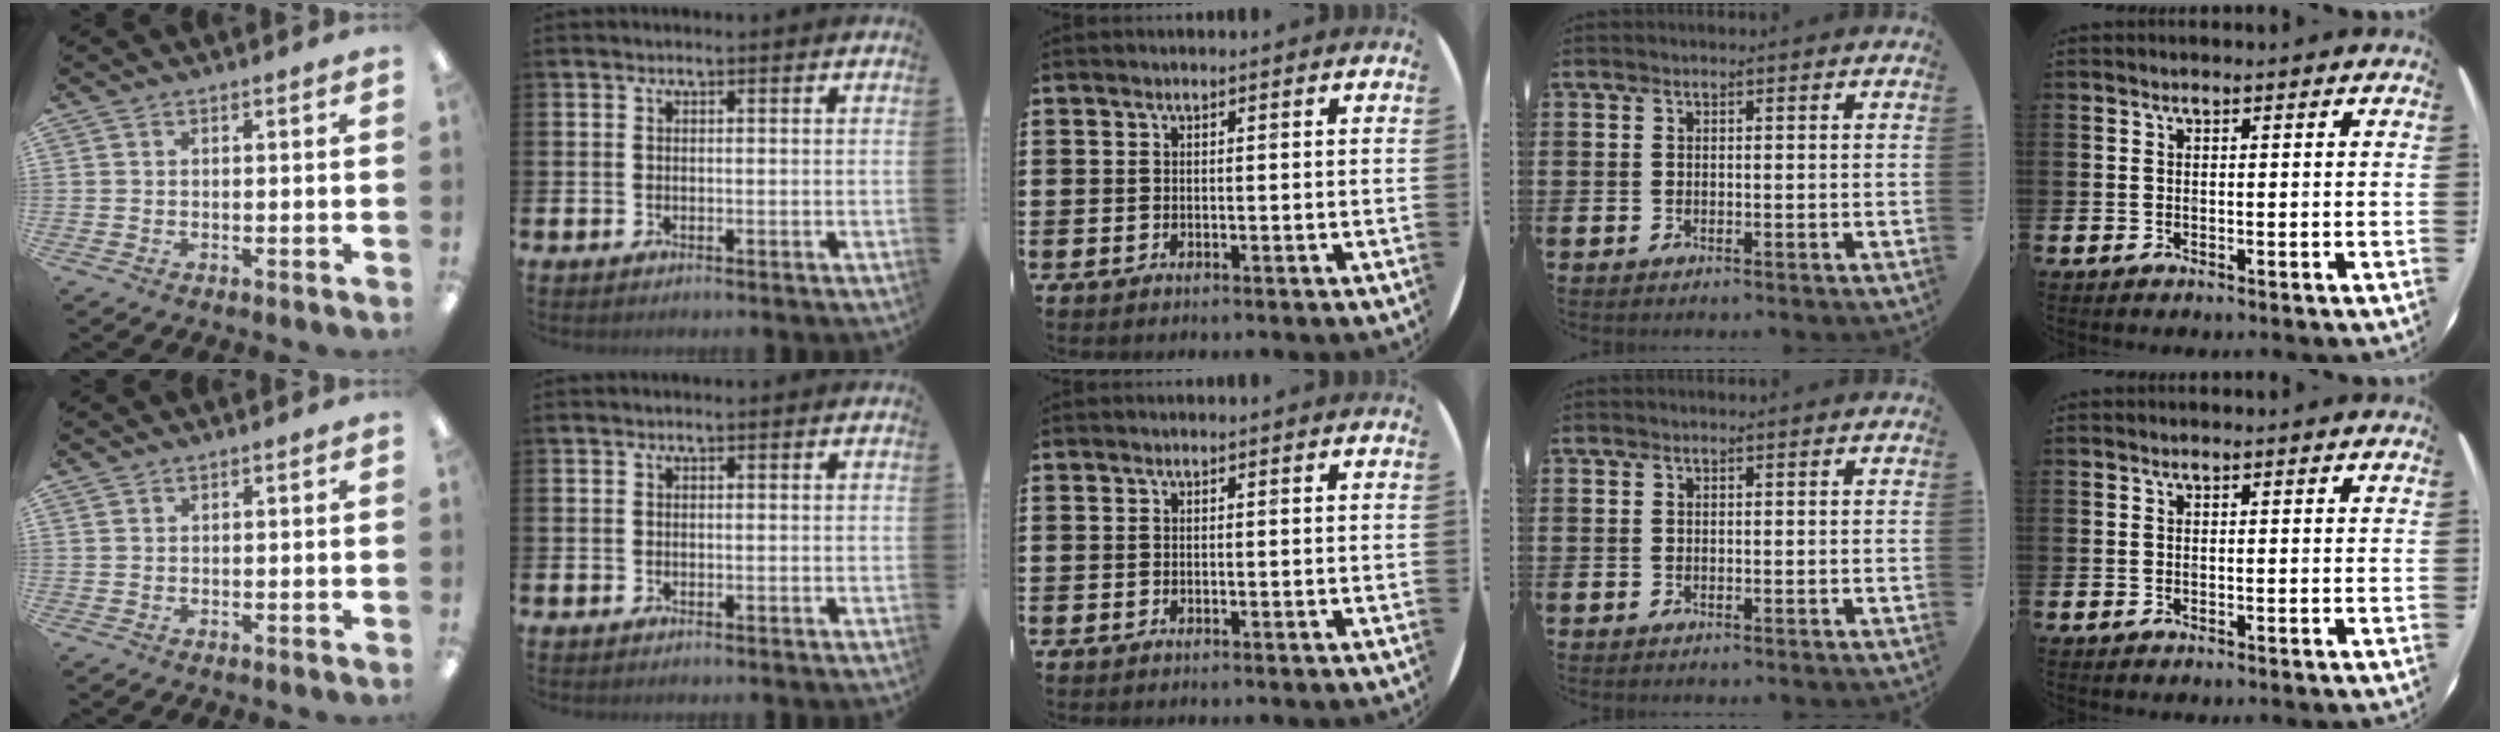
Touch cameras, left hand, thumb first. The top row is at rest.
{"thumb": {"total": 0.5, "force": [0.5, 0.3, -0.1], "torque": [0.001, 0.001, 0.009]}}